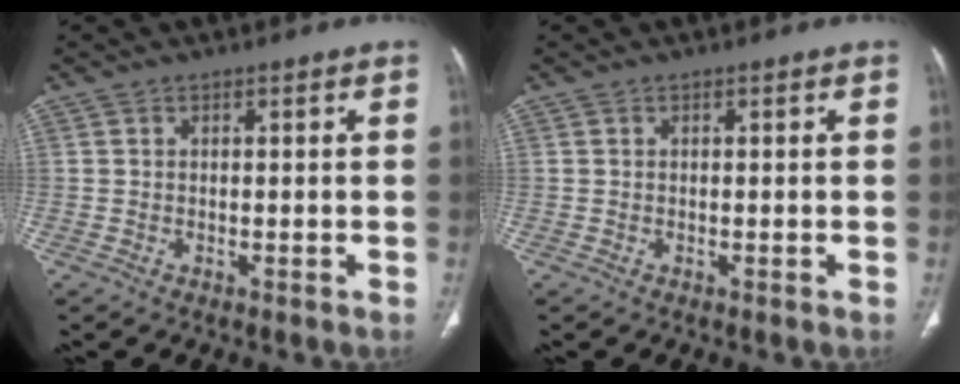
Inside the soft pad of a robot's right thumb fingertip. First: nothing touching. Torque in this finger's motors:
{"motor_torque": [-0.05, 0.05, -0.10, 0.07, 0.01]}